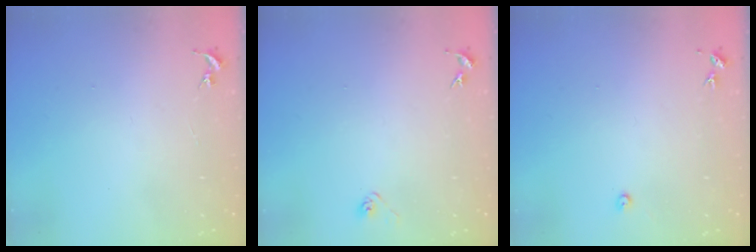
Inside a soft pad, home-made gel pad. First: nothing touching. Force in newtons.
{"total": 4.0, "press": 4.0, "slide": 0.8}
{"total": 2.2, "press": 2.2, "slide": 0.3}